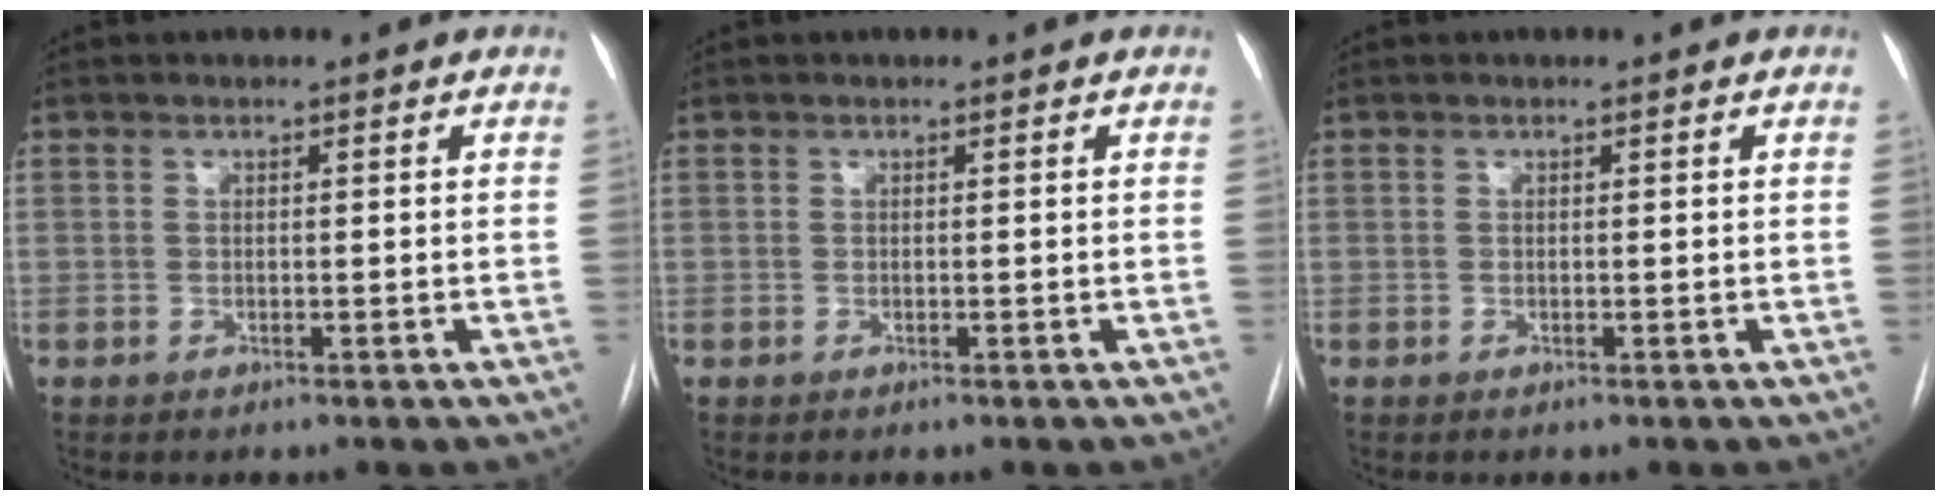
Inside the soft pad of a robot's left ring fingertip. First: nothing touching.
{"total": 0.0}
{"total": 0.0}